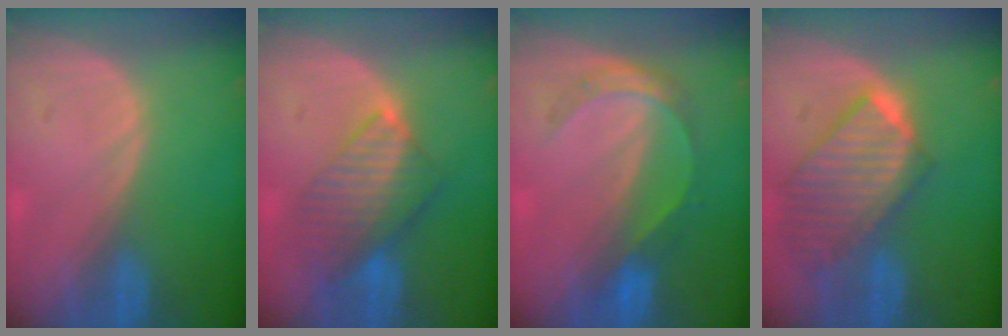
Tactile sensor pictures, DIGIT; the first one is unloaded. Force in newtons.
{"total": 8.1, "press": 7.1, "slide": 3.9}
{"total": 4.7, "press": 4.7, "slide": 0.4}
{"total": 9.8, "press": 8.6, "slide": 4.8}